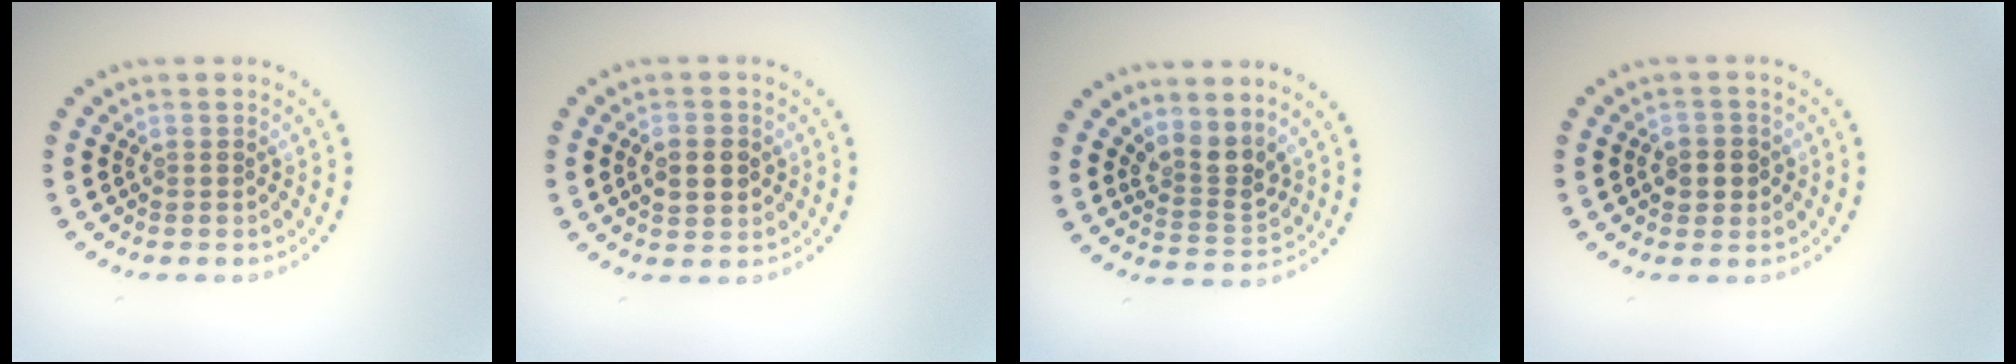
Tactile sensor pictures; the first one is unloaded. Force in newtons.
{"total": 2.8, "press": 2.8, "slide": 0.2}
{"total": 2.7, "press": 2.0, "slide": 1.8}
{"total": 2.3, "press": 2.2, "slide": 0.5}